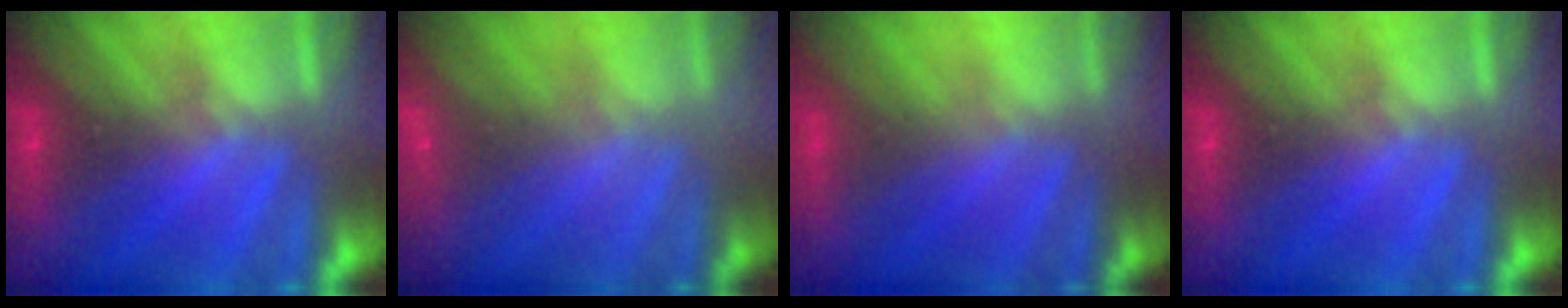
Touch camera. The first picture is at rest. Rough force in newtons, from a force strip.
{"total": 2.9}
{"total": 2.6}
{"total": 0.0}